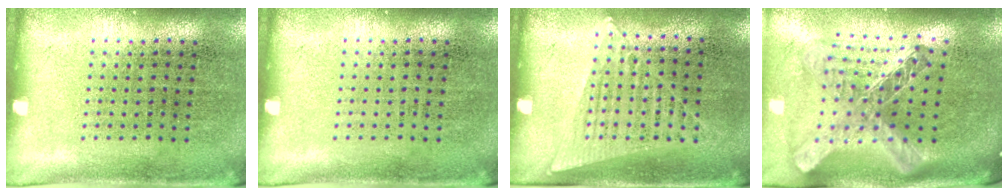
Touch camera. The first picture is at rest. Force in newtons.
{"total": 0.0}
{"total": 1.2, "press": 1.1, "slide": 0.5}
{"total": 2.8, "press": 2.1, "slide": 1.9}